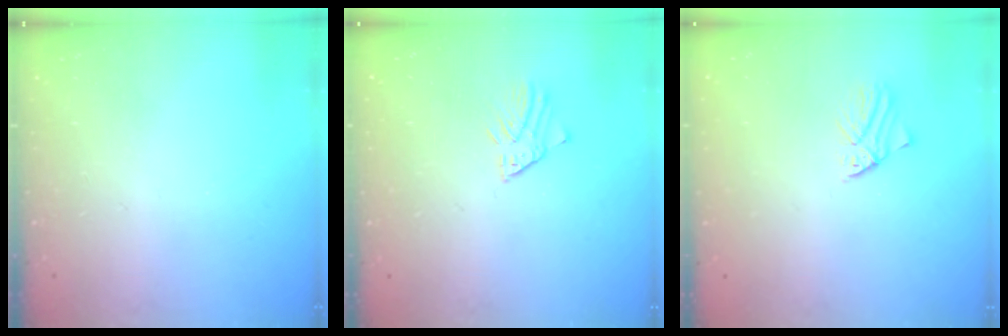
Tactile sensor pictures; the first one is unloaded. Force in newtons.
{"total": 1.6, "press": 1.6, "slide": 0.0}
{"total": 0.8, "press": 0.8, "slide": 0.1}